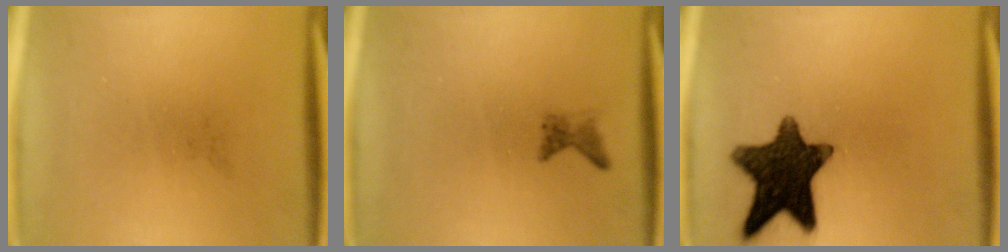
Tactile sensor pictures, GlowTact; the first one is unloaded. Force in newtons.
{"total": 1.2}
{"total": 13.7}